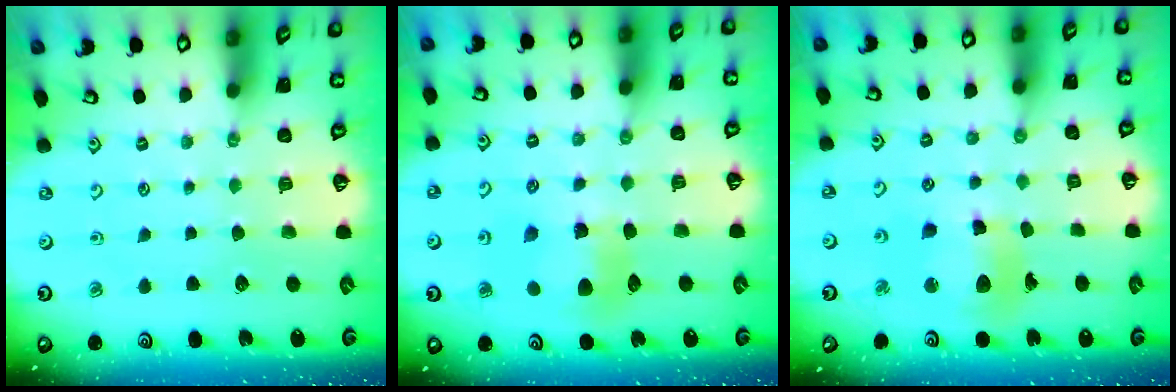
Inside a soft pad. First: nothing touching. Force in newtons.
{"total": 9.0, "press": 8.9, "slide": 1.1}
{"total": 12.7, "press": 12.6, "slide": 1.7}